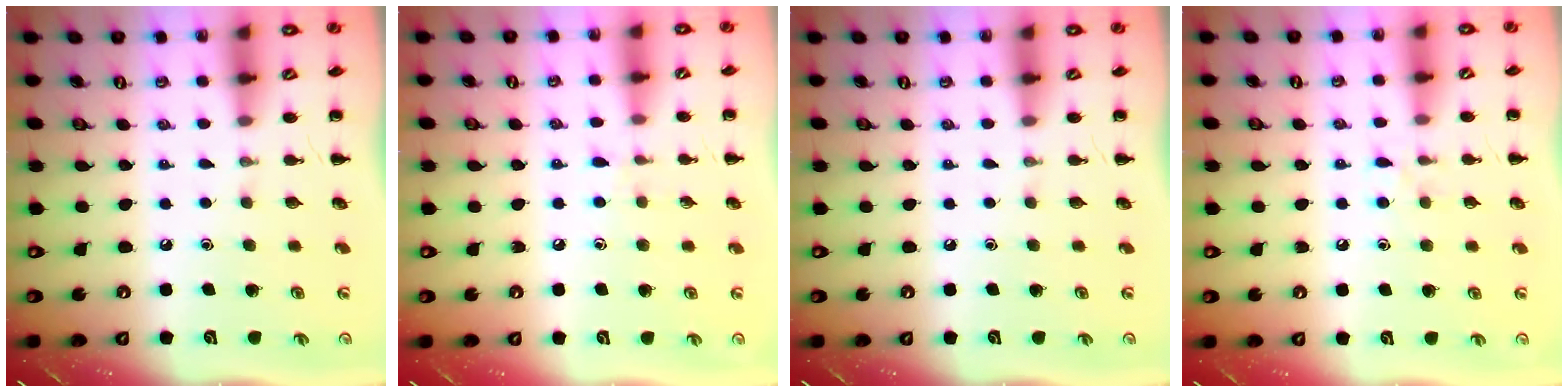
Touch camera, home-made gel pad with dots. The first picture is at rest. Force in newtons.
{"total": 5.4, "press": 5.0, "slide": 2.2}
{"total": 0.0}
{"total": 6.0, "press": 5.6, "slide": 2.1}